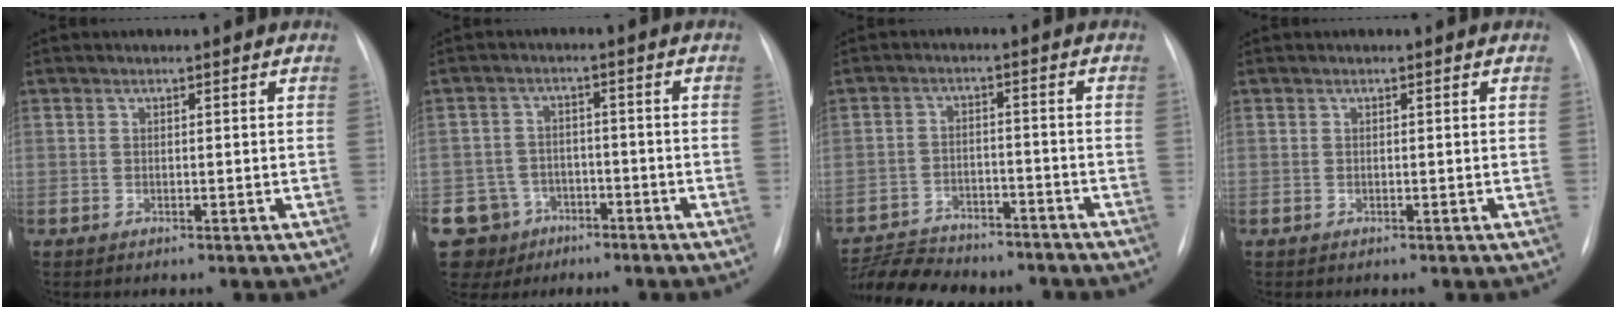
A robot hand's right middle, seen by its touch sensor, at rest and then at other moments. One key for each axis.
{"total": 7.7, "fx": -4.1, "fy": 6.5, "fz": 0.3, "tx": -0.012, "ty": 0.013, "tz": -0.059}
{"total": 12.9, "fx": -11.8, "fy": 3.7, "fz": 3.7, "tx": -0.070, "ty": 0.010, "tz": -0.173}
{"total": 0.0}